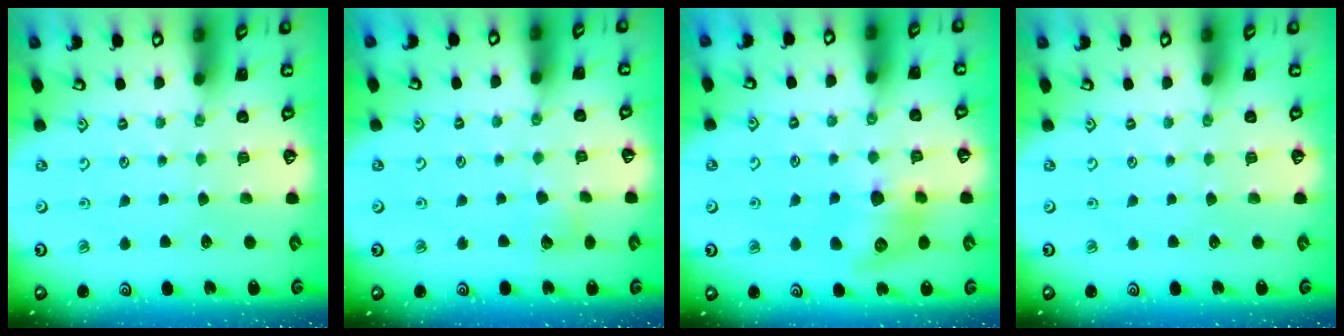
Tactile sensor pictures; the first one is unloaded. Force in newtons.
{"total": 5.4, "press": 5.4, "slide": 0.7}
{"total": 12.6, "press": 12.5, "slide": 1.2}
{"total": 0.0}